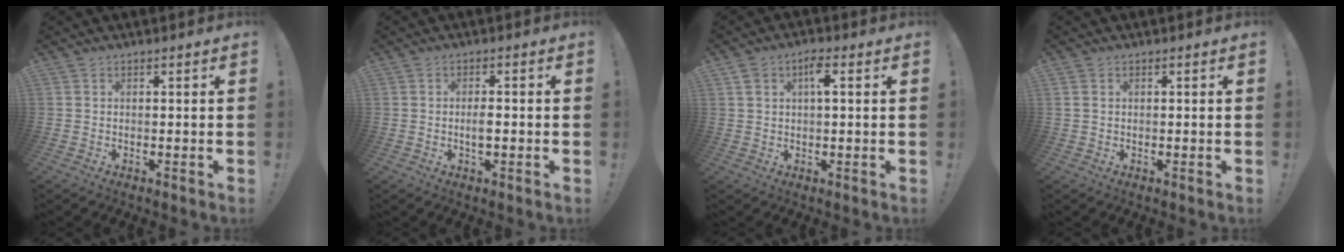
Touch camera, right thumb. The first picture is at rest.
{"total": 3.2, "force": [-0.8, 1.2, 2.8], "torque": [-0.045, 0.005, -0.015]}
{"total": 4.3, "force": [1.8, 1.8, 3.5], "torque": [-0.055, 0.001, 0.025]}
{"total": 0.9, "force": [0.5, 0.6, 0.4], "torque": [-0.014, 0.003, 0.011]}